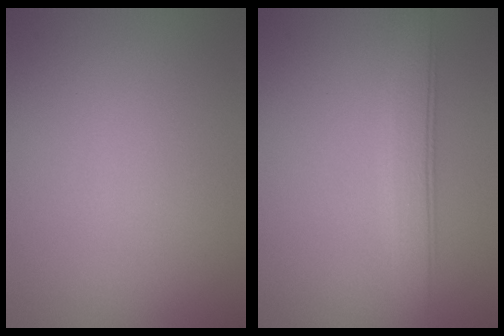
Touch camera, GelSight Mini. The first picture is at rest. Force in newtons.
{"total": 3.9, "press": 3.9, "slide": 0.3}